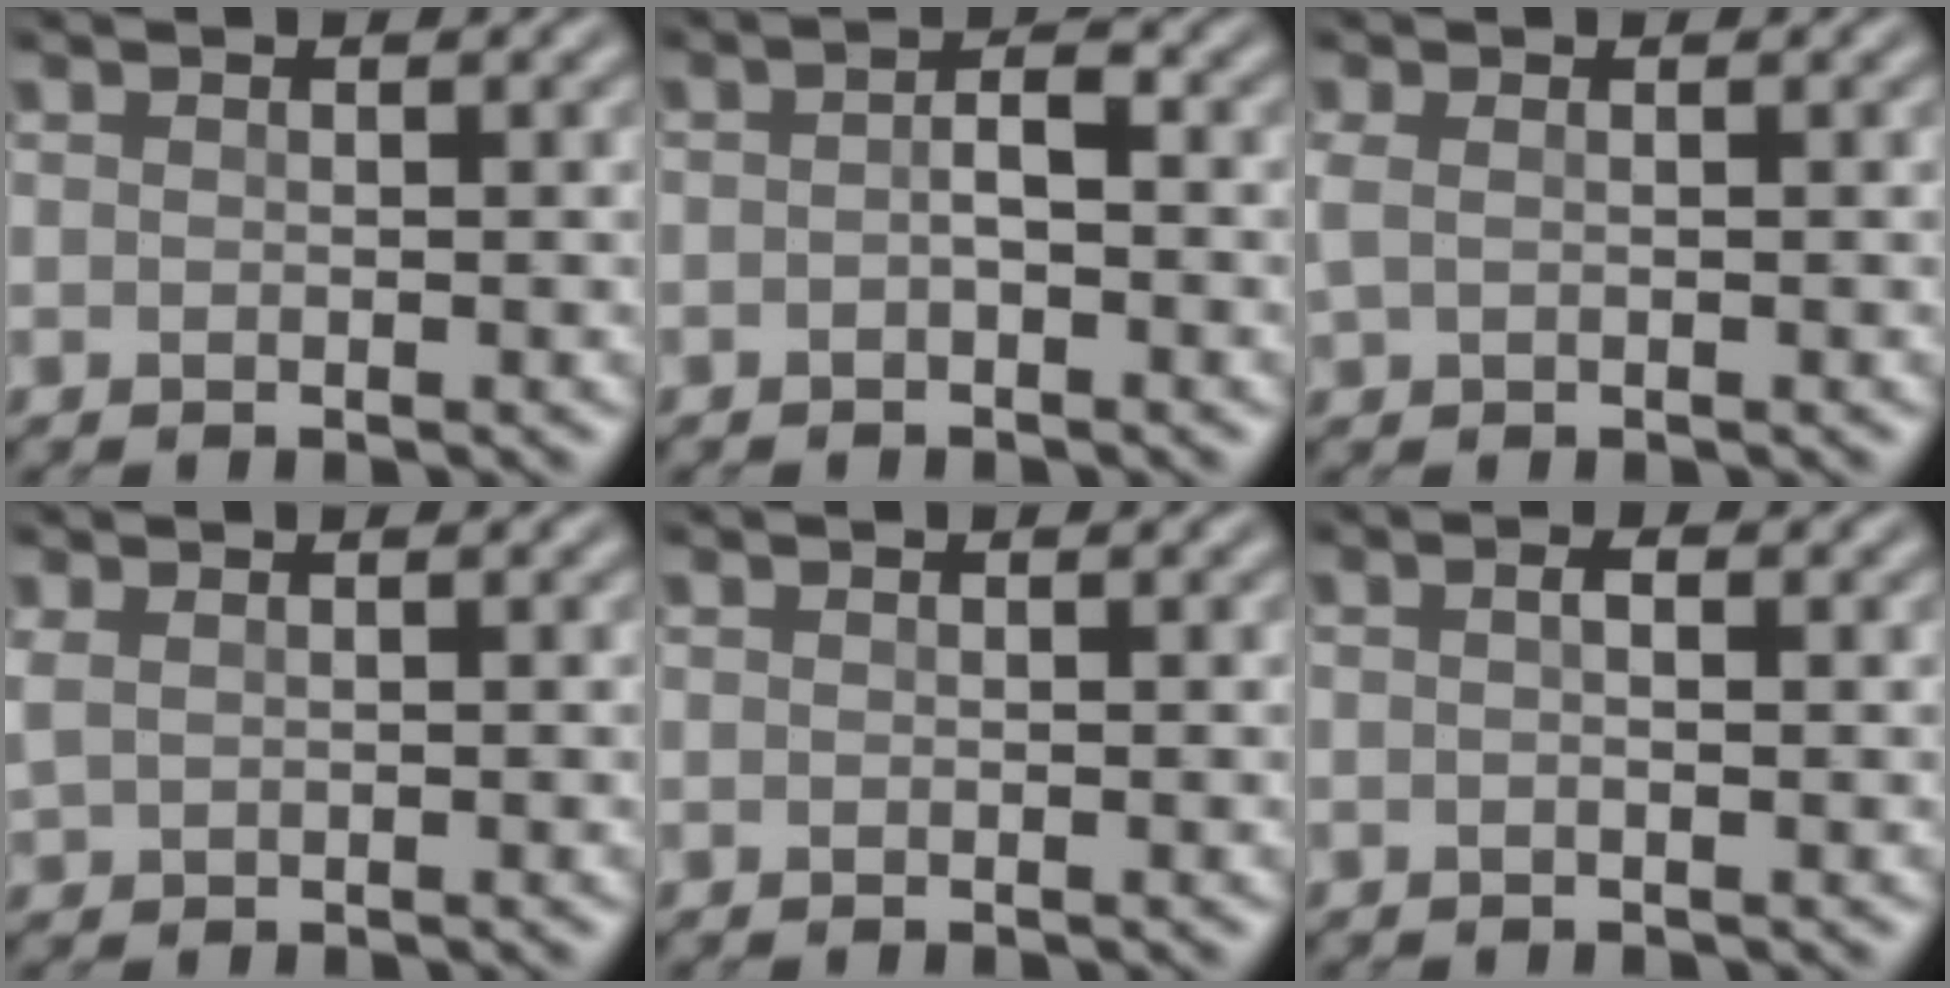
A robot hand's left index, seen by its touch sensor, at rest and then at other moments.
{"total": 1.8, "force": [-0.6, 0.7, 1.6], "torque": [-0.032, 0.004, -0.016]}
{"total": 1.4, "force": [0.3, 0.8, 1.1], "torque": [-0.033, 0.000, 0.005]}
{"total": 1.3, "force": [0.6, 0.6, 1.0], "torque": [-0.030, 0.002, 0.015]}
{"total": 0.0}
{"total": 1.2, "force": [0.0, 0.3, 1.2], "torque": [-0.017, -0.008, -0.005]}